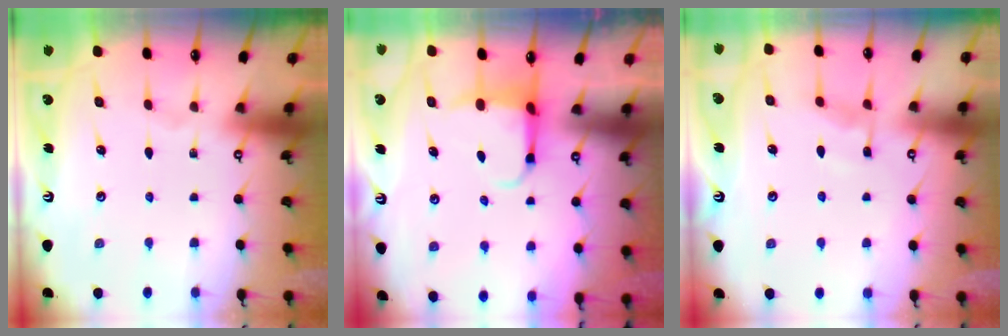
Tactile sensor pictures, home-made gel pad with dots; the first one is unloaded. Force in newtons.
{"total": 3.9, "press": 3.8, "slide": 1.1}
{"total": 5.3, "press": 5.3, "slide": 0.4}